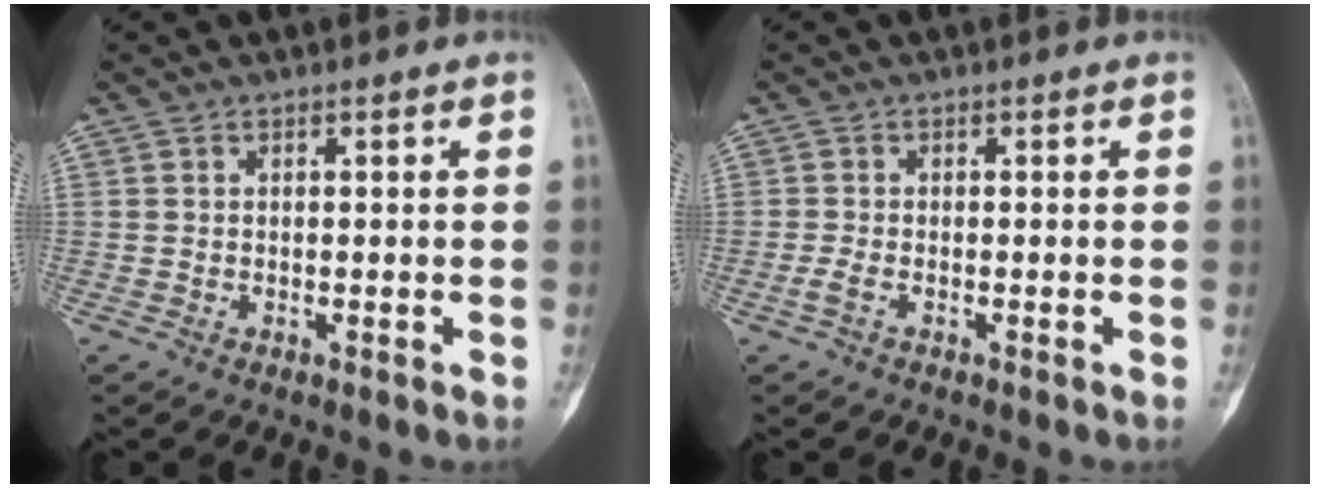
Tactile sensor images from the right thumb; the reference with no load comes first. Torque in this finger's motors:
{"motor_torque": [0.28, 0.28, 0.16, -0.16, 0.00]}